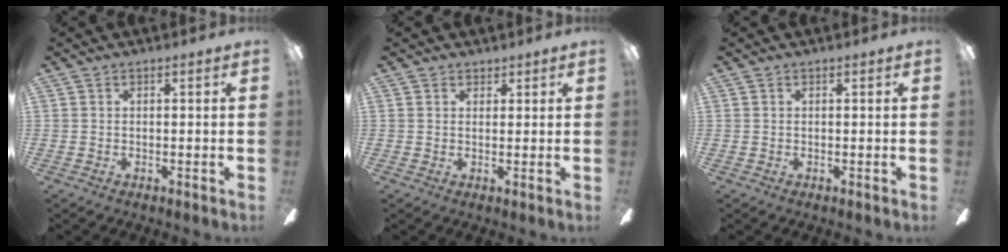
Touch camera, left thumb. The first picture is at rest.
{"total": 2.0, "force": [1.5, 1.3, 0.1], "torque": [0.005, -0.001, 0.029]}
{"total": 0.0}